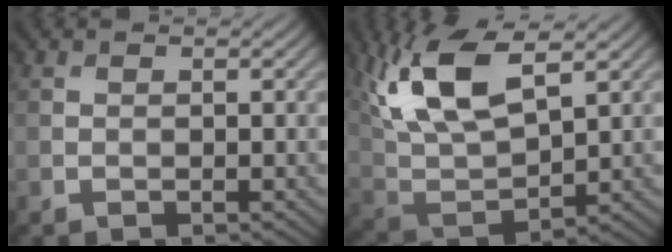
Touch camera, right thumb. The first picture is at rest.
{"total": 13.1, "force": [6.1, 5.4, 10.2], "torque": [-0.234, 0.008, 0.121]}